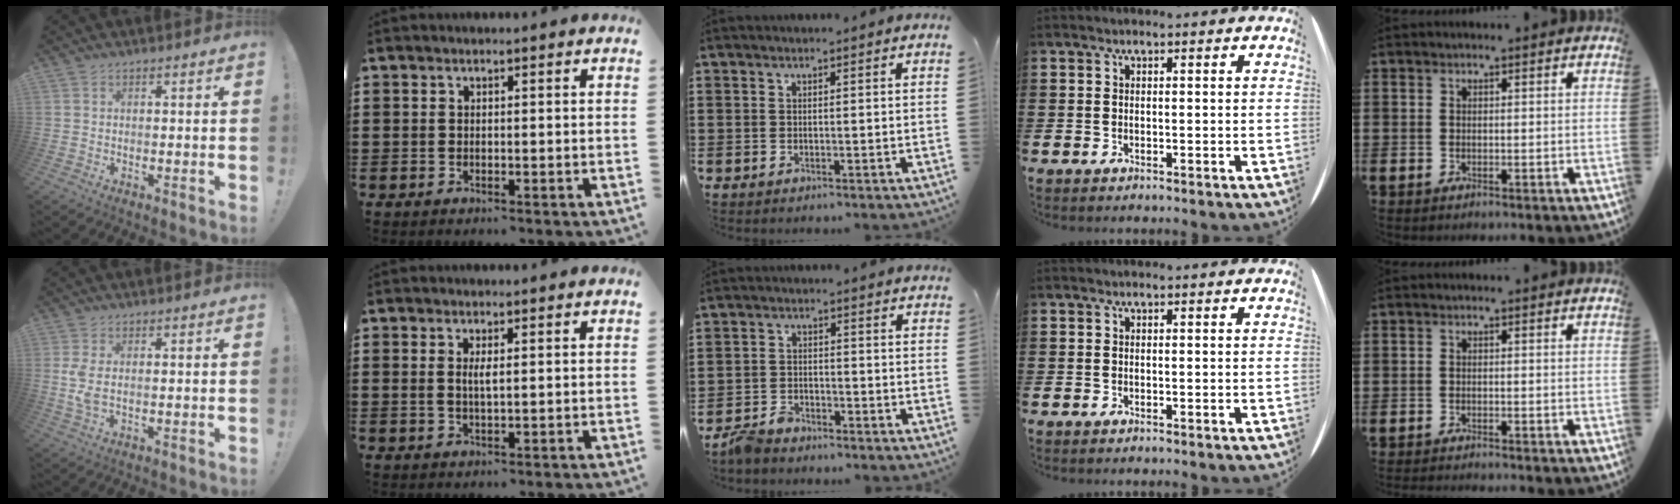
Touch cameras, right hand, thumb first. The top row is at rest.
{"thumb": {"total": 4.3, "force": [0.8, 1.6, 3.9], "torque": [-0.074, -0.005, 0.014]}, "index": {"total": 2.0, "force": [0.4, 0.5, 1.8], "torque": [-0.036, 0.003, 0.005]}, "middle": {"total": 3.3, "force": [-3.1, 0.9, 0.7], "torque": [-0.031, 0.000, -0.068]}, "little": {"total": 0.6, "force": [-0.6, -0.1, 0.0], "torque": [0.000, -0.002, -0.013]}}